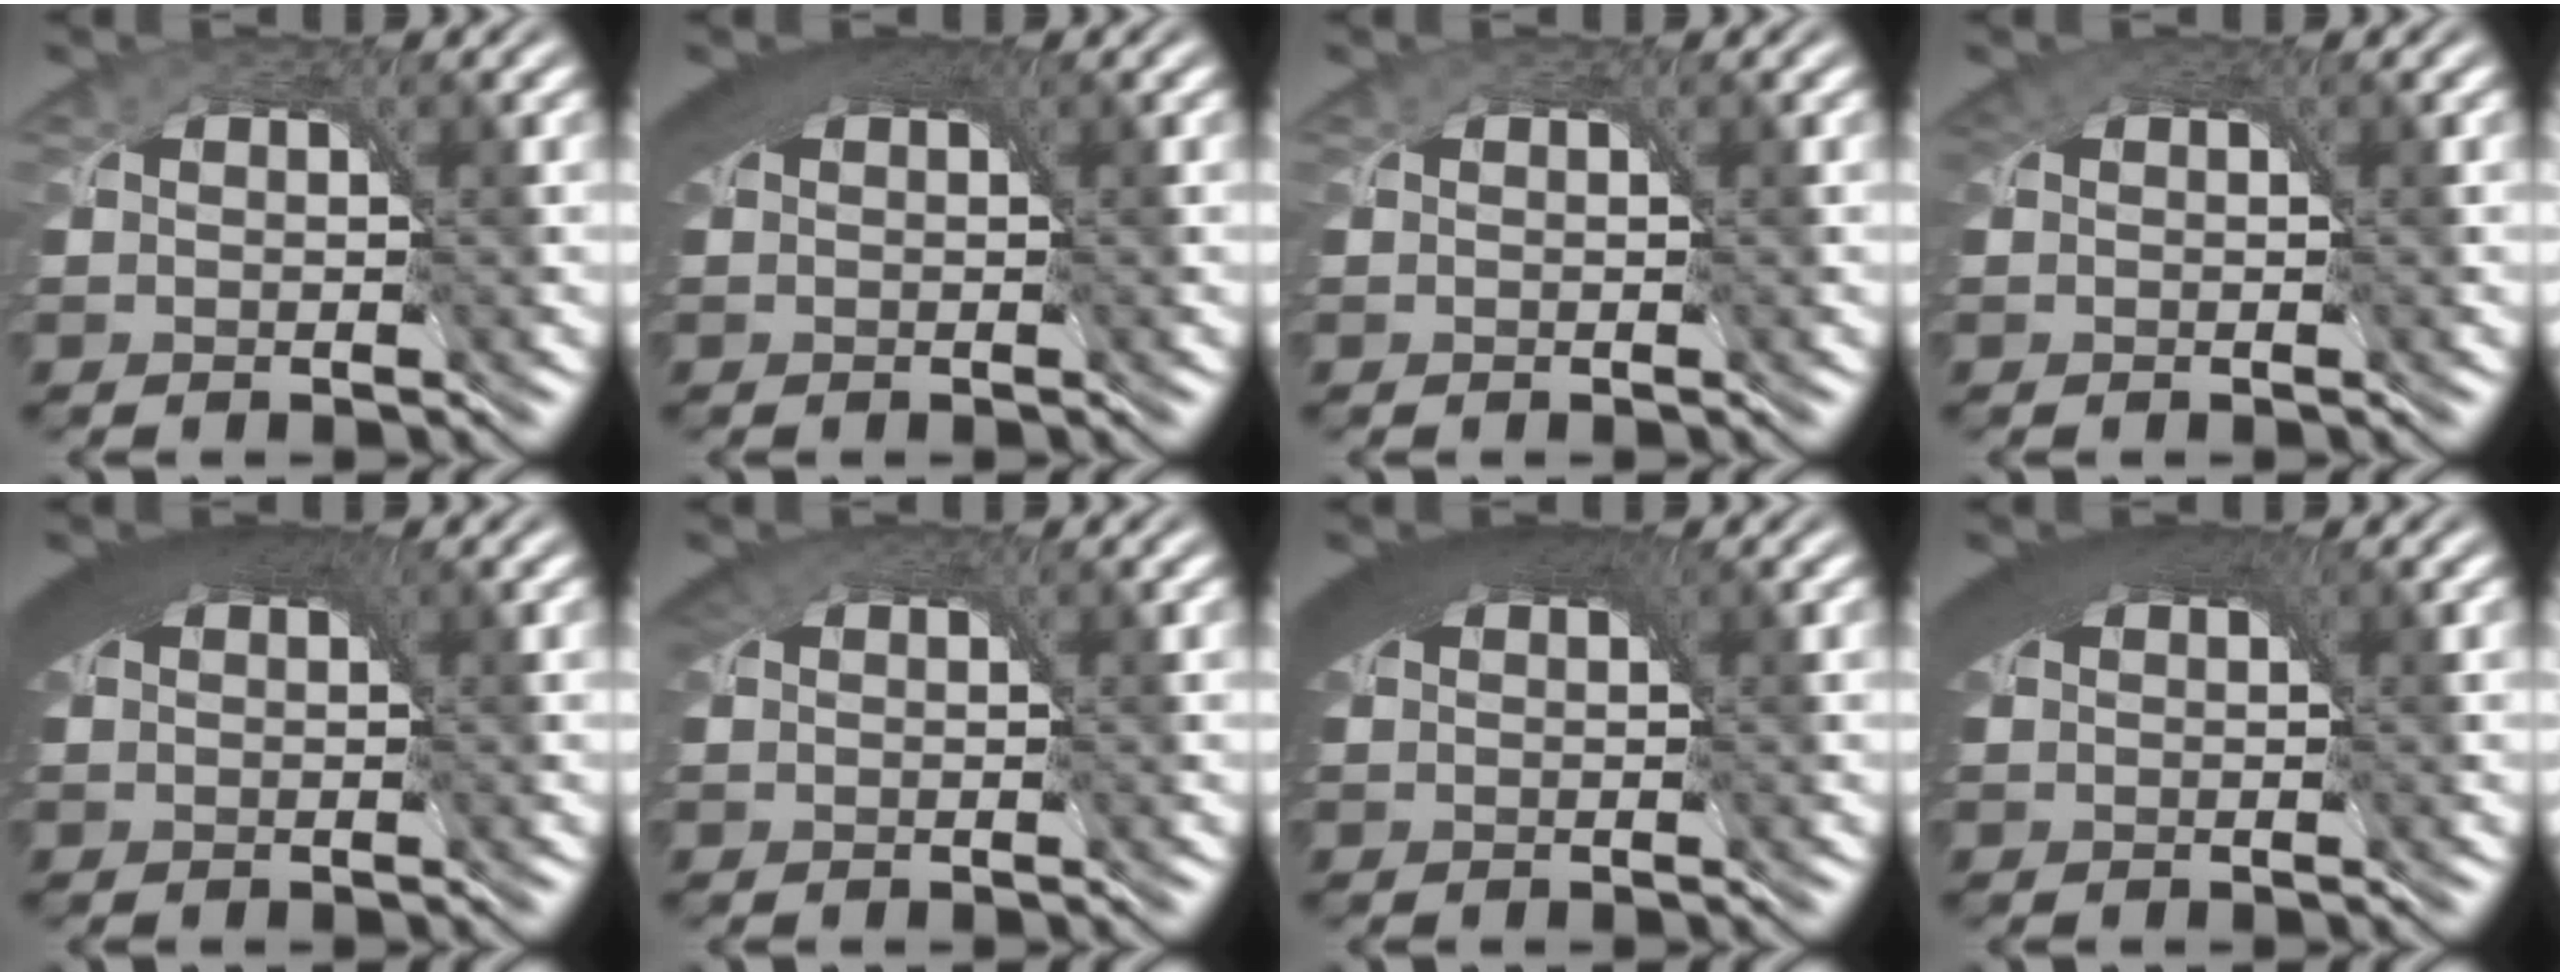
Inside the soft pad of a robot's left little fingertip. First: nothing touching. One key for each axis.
{"total": 6.6, "fx": 3.0, "fy": 3.3, "fz": 4.9, "tx": -0.088, "ty": 0.015, "tz": 0.034}
{"total": 0.0}
{"total": 2.1, "fx": 0.8, "fy": 1.6, "fz": 1.2, "tx": -0.033, "ty": 0.002, "tz": 0.006}
{"total": 8.0, "fx": 3.0, "fy": 4.0, "fz": 6.2, "tx": -0.098, "ty": 0.019, "tz": 0.031}
{"total": 4.0, "fx": 2.1, "fy": 2.3, "fz": 2.5, "tx": -0.049, "ty": 0.009, "tz": 0.024}
{"total": 8.3, "fx": 3.1, "fy": 4.2, "fz": 6.5, "tx": -0.103, "ty": 0.020, "tz": 0.033}
{"total": 7.2, "fx": 3.0, "fy": 3.6, "fz": 5.5, "tx": -0.090, "ty": 0.016, "tz": 0.033}